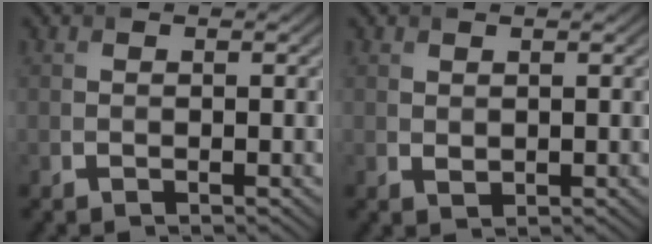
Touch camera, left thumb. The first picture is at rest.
{"total": 0.9, "force": [0.6, 0.5, 0.4], "torque": [-0.011, -0.004, 0.016]}